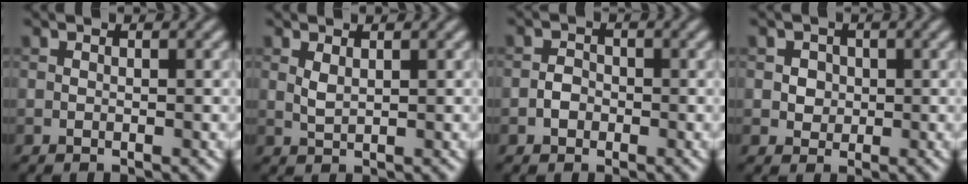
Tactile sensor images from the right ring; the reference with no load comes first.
{"total": 1.1, "force": [0.6, 0.3, 0.8], "torque": [-0.023, -0.001, 0.015]}
{"total": 1.5, "force": [-0.6, 1.1, 0.7], "torque": [-0.011, 0.003, -0.015]}
{"total": 2.0, "force": [0.5, 1.8, 0.8], "torque": [-0.008, 0.004, 0.012]}